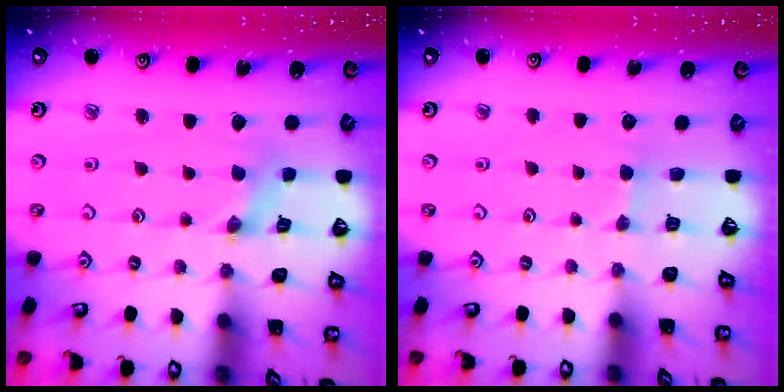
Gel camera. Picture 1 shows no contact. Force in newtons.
{"total": 2.7, "press": 2.6, "slide": 0.4}